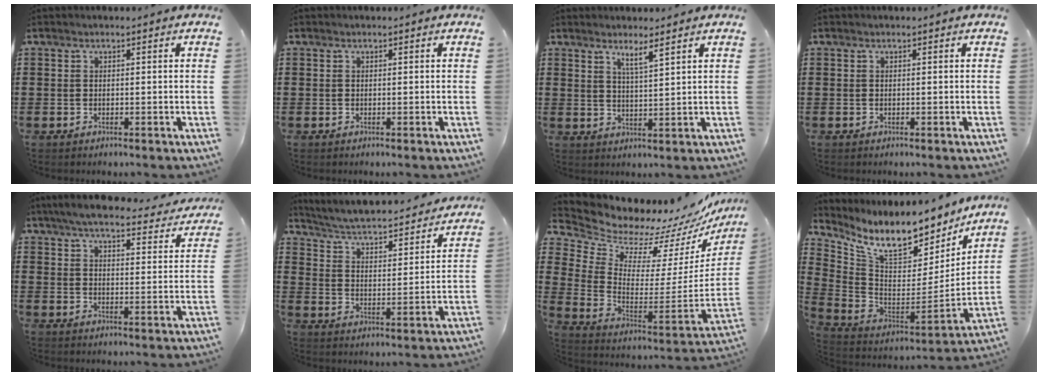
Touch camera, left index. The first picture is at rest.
{"total": 0.0}
{"total": 3.2, "force": [2.6, 0.0, 2.0], "torque": [-0.036, -0.004, 0.044]}
{"total": 0.0}
{"total": 6.0, "force": [5.4, 0.4, 2.5], "torque": [-0.069, -0.026, 0.094]}
{"total": 4.0, "force": [3.7, 0.1, 1.4], "torque": [-0.048, -0.036, 0.053]}
{"total": 7.5, "force": [7.1, 2.4, 0.9], "torque": [-0.050, -0.082, 0.117]}
{"total": 10.8, "force": [8.5, 3.0, 5.9], "torque": [-0.139, -0.065, 0.145]}